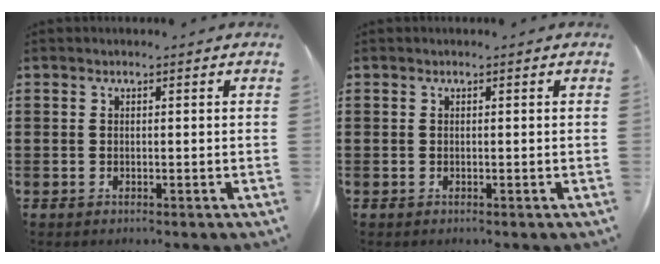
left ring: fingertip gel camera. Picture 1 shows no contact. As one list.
[{"total": 0.0}]